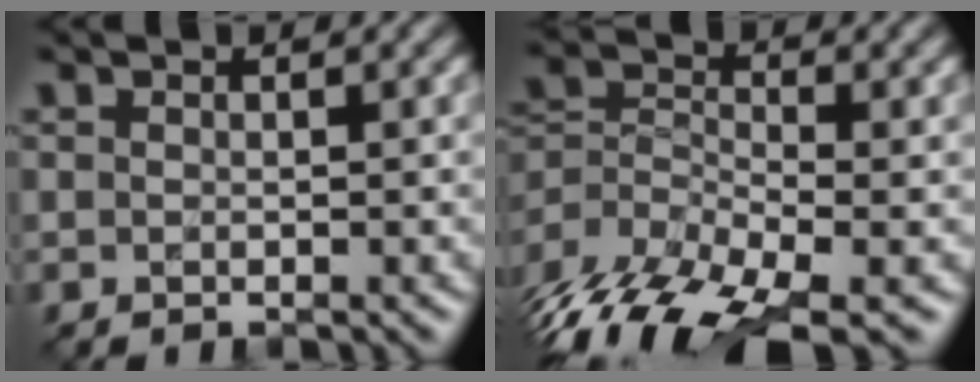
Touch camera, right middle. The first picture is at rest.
{"total": 11.8, "force": [-8.4, 4.4, 7.0], "torque": [-0.152, -0.019, -0.150]}